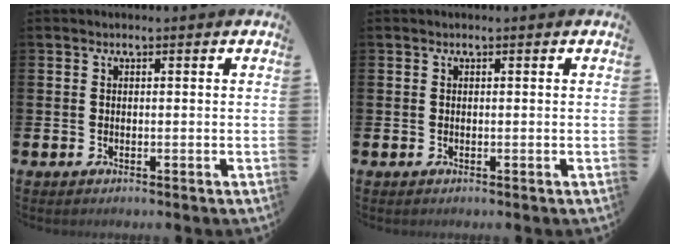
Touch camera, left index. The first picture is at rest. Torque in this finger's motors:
{"motor_torque": [0.12, 0.06, -0.02, 0.01]}